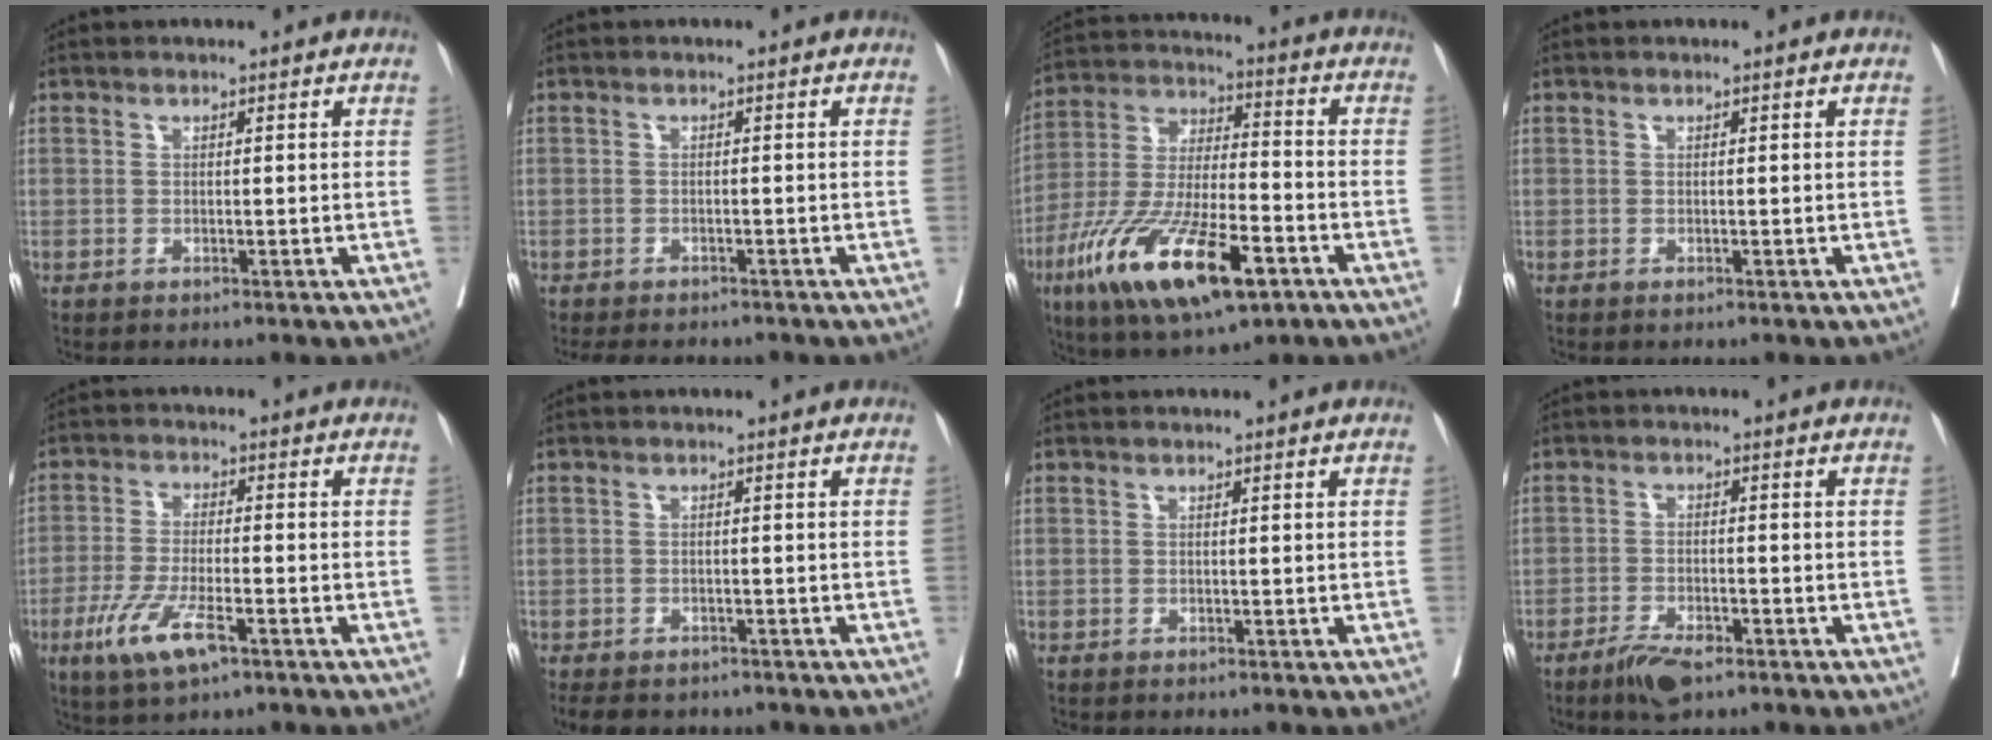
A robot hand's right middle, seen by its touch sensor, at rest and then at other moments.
{"total": 6.4, "force": [-5.6, 2.0, 2.4], "torque": [-0.029, -0.004, -0.074]}
{"total": 19.4, "force": [-9.4, 5.4, 16.1], "torque": [-0.328, -0.028, -0.160]}
{"total": 0.0}
{"total": 8.1, "force": [-4.0, 1.8, 6.7], "torque": [-0.141, -0.017, -0.070]}
{"total": 7.4, "force": [-6.0, 3.4, 2.7], "torque": [-0.041, -0.004, -0.079]}
{"total": 0.0}
{"total": 4.7, "force": [-3.4, 1.2, 3.1], "torque": [-0.063, -0.005, -0.058]}